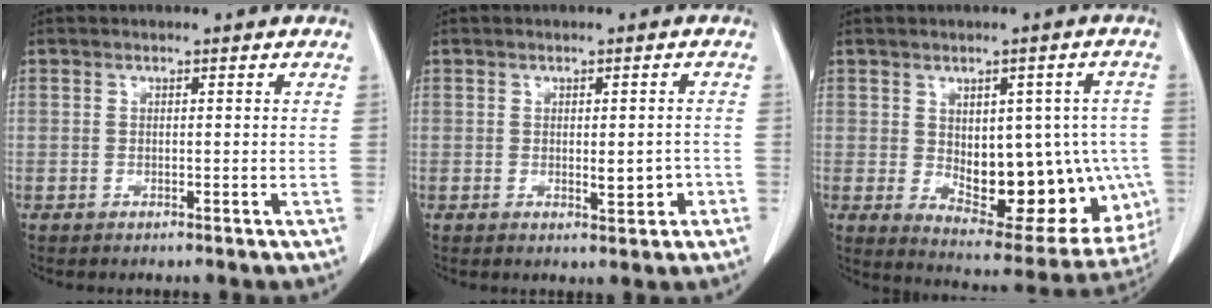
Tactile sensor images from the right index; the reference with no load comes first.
{"total": 3.0, "force": [-0.9, 1.2, 2.6], "torque": [-0.034, 0.000, -0.007]}
{"total": 17.9, "force": [-2.3, 9.1, 15.2], "torque": [-0.170, 0.011, 0.000]}